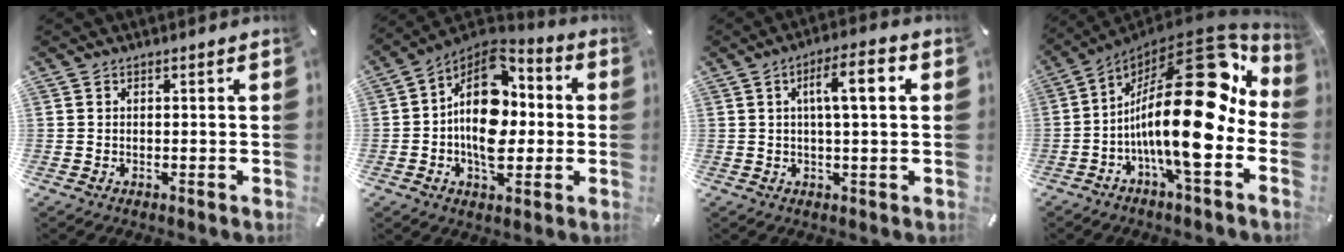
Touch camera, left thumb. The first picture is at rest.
{"total": 18.0, "force": [-0.4, 12.2, 13.2], "torque": [-0.229, -0.003, -0.011]}
{"total": 8.9, "force": [2.1, 2.1, 8.4], "torque": [-0.140, 0.000, 0.025]}
{"total": 29.4, "force": [1.4, 10.1, 27.6], "torque": [-0.475, -0.037, 0.024]}